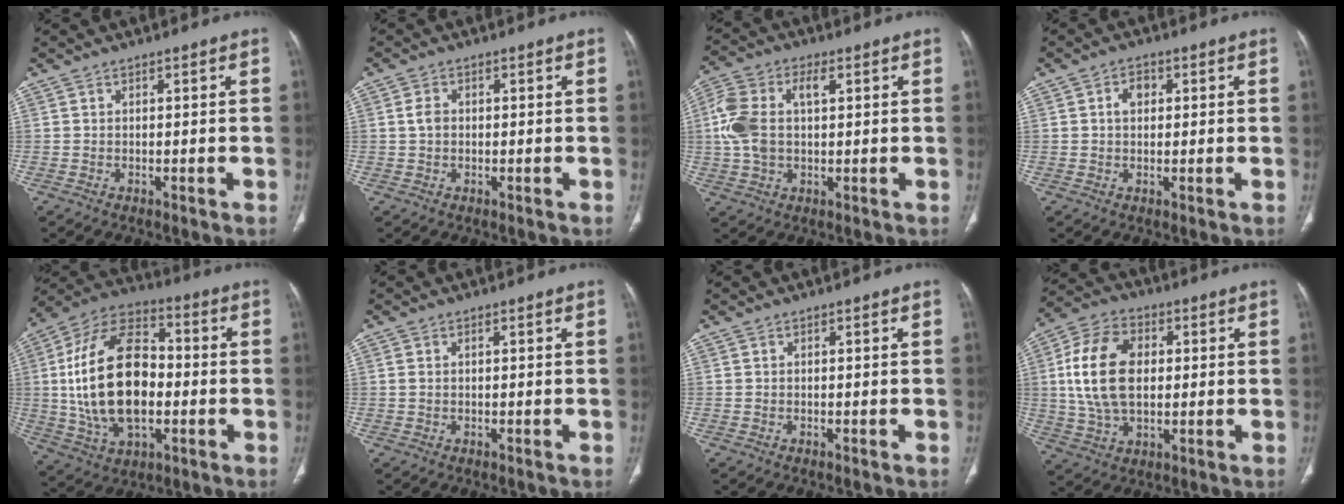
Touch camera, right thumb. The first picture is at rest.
{"total": 2.2, "force": [0.0, 1.7, 1.3], "torque": [-0.024, 0.006, -0.002]}
{"total": 10.7, "force": [1.7, 6.3, 8.4], "torque": [-0.194, 0.024, 0.032]}
{"total": 3.1, "force": [0.7, 2.2, 2.0], "torque": [-0.024, 0.007, 0.009]}
{"total": 23.0, "force": [-0.8, 13.7, 18.5], "torque": [-0.331, 0.018, -0.008]}
{"total": 0.9, "force": [0.2, 0.5, 0.7], "torque": [-0.026, 0.008, 0.007]}
{"total": 0.0}
{"total": 15.5, "force": [1.8, 9.9, 11.8], "torque": [-0.216, 0.012, 0.033]}